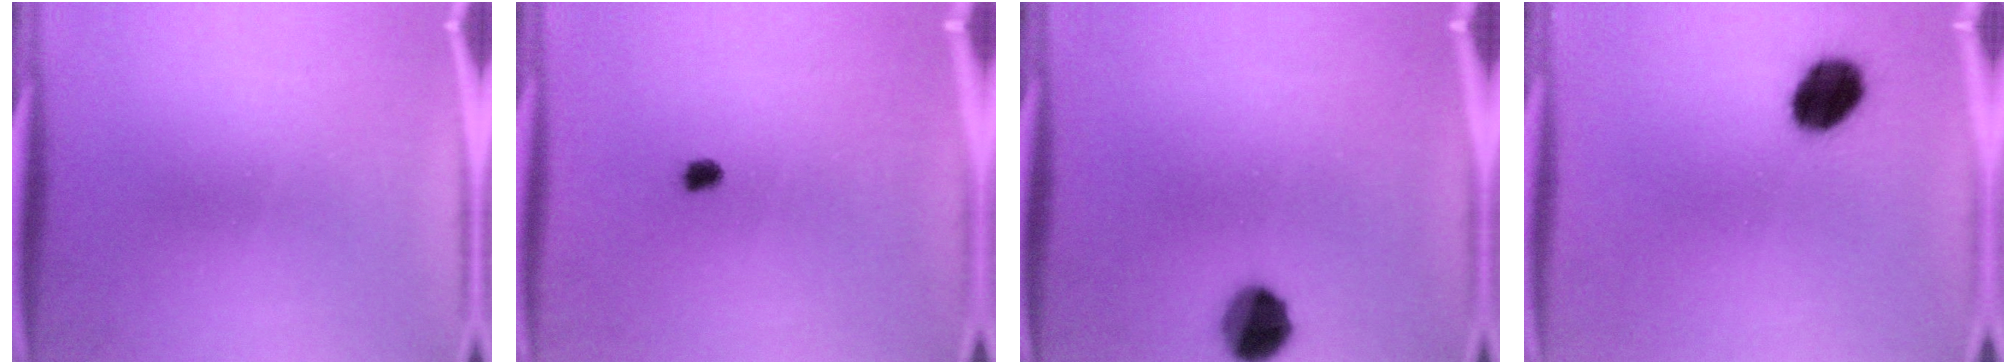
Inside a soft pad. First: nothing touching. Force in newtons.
{"total": 1.7}
{"total": 8.4}
{"total": 9.0}